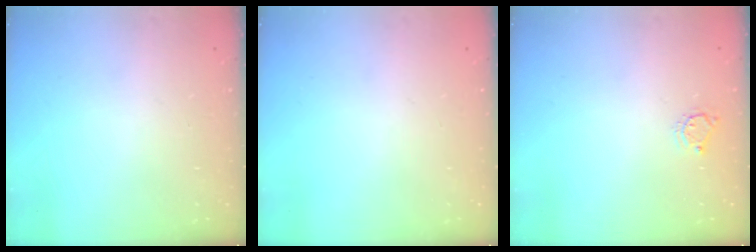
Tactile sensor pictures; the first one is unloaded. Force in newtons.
{"total": 0.0}
{"total": 3.7, "press": 3.7, "slide": 0.4}